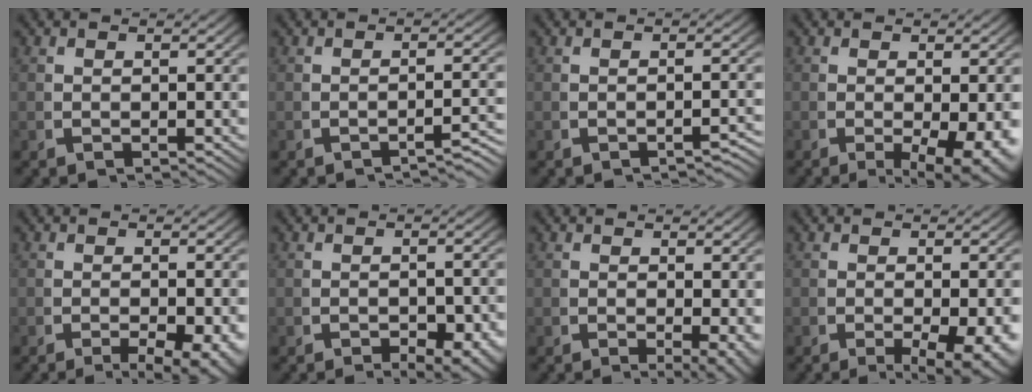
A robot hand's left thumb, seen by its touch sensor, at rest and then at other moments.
{"total": 3.0, "force": [-2.5, 0.5, 1.6], "torque": [-0.023, 0.000, -0.036]}
{"total": 2.3, "force": [-2.2, 0.4, 0.6], "torque": [-0.012, 0.000, -0.032]}
{"total": 5.5, "force": [-1.5, 2.7, 4.5], "torque": [-0.077, -0.026, -0.013]}
{"total": 4.9, "force": [-2.2, 2.1, 3.8], "torque": [-0.058, -0.024, -0.024]}
{"total": 4.3, "force": [-2.2, 2.2, 3.0], "torque": [-0.043, -0.024, -0.028]}
{"total": 2.8, "force": [-0.5, 1.0, 2.5], "torque": [-0.032, -0.017, 0.000]}
{"total": 5.1, "force": [-1.7, 2.3, 4.2], "torque": [-0.068, -0.024, -0.016]}